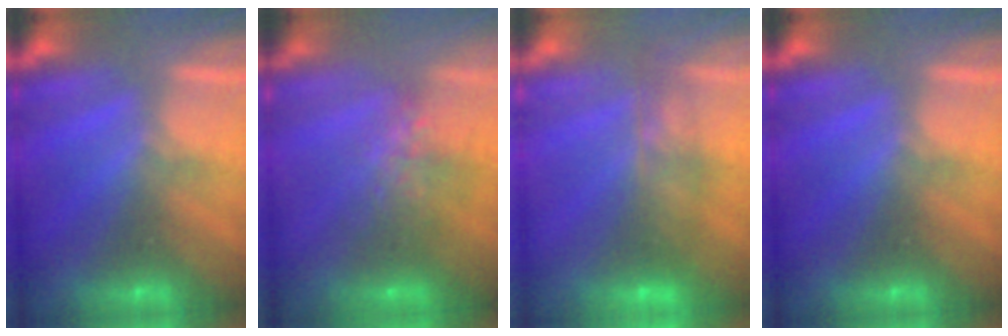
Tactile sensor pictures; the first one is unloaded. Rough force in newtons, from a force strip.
{"total": 7.6}
{"total": 7.1}
{"total": 0.0}